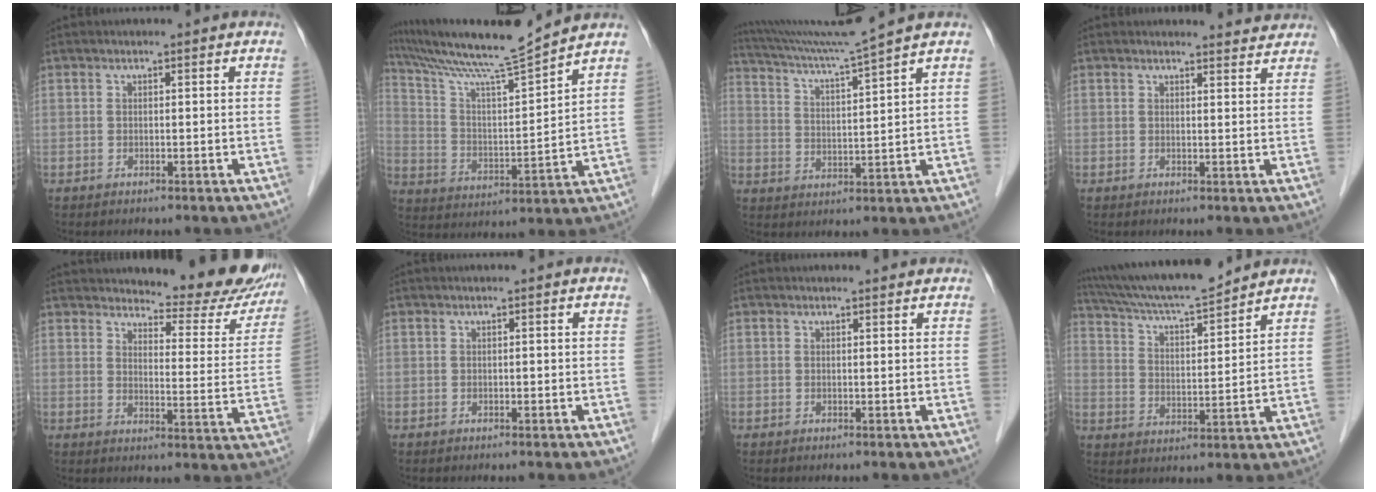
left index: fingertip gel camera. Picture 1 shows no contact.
{"total": 14.2, "force": [12.7, -1.8, 6.1], "torque": [-0.118, -0.004, 0.224]}
{"total": 10.4, "force": [9.1, -3.4, 3.8], "torque": [-0.079, -0.019, 0.165]}
{"total": 3.4, "force": [3.3, 0.4, -0.1], "torque": [-0.005, -0.005, 0.030]}
{"total": 16.2, "force": [14.9, 3.5, 5.4], "torque": [-0.048, -0.057, 0.165]}
{"total": 0.0}
{"total": 1.1, "force": [1.1, 0.1, 0.0], "torque": [-0.012, -0.002, 0.011]}
{"total": 15.6, "force": [14.2, 0.7, 6.4], "torque": [-0.120, 0.012, 0.239]}